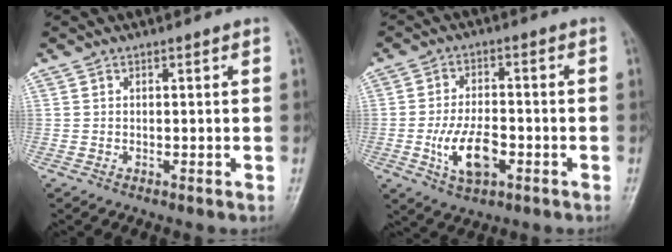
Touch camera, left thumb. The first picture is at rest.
{"total": 9.0, "force": [-2.7, 4.8, 7.2], "torque": [-0.127, 0.011, -0.047]}